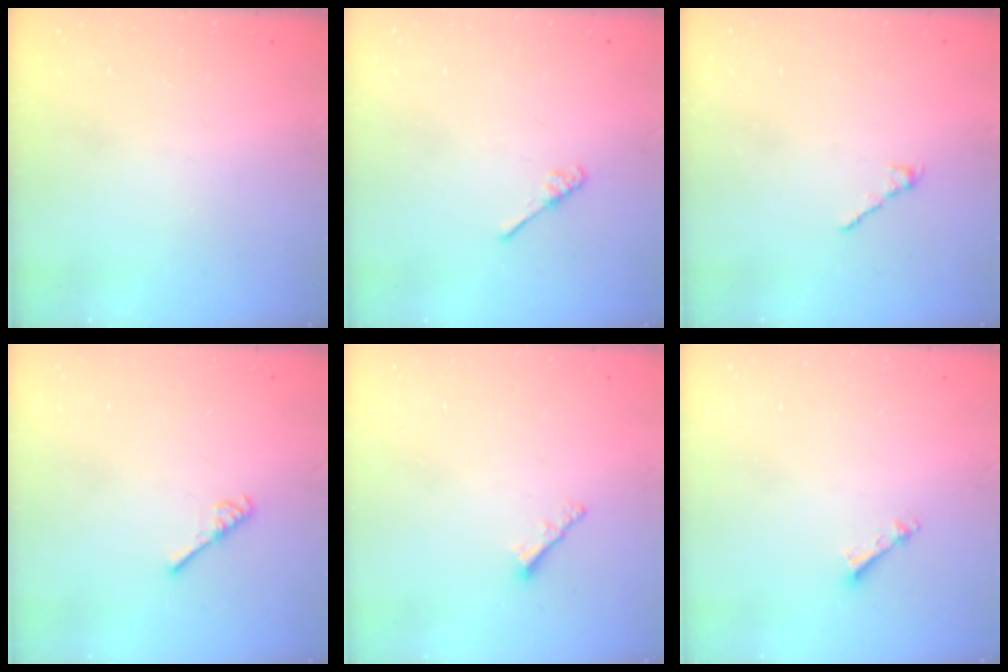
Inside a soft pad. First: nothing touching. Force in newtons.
{"total": 3.1, "press": 3.1, "slide": 0.5}
{"total": 1.7, "press": 1.5, "slide": 0.6}
{"total": 3.8, "press": 3.7, "slide": 0.6}
{"total": 1.9, "press": 1.9, "slide": 0.5}
{"total": 3.7, "press": 3.7, "slide": 0.3}